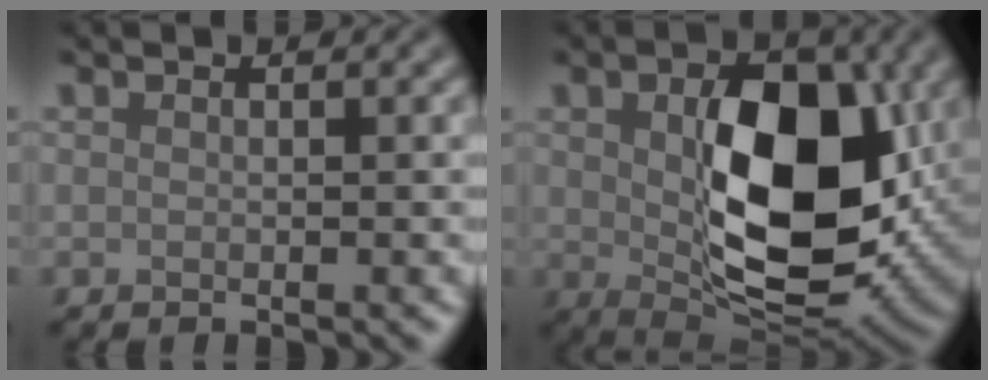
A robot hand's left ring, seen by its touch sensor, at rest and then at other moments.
{"total": 11.9, "force": [0.7, 7.0, 9.6], "torque": [-0.148, -0.014, 0.028]}